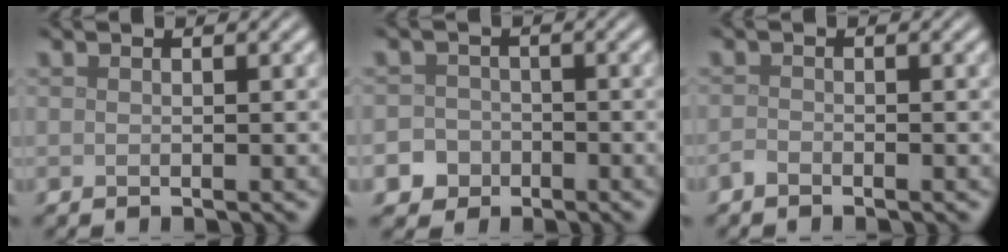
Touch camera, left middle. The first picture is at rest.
{"total": 4.1, "force": [-2.2, 3.4, 0.5], "torque": [0.017, -0.006, -0.048]}
{"total": 0.7, "force": [-0.6, 0.2, 0.3], "torque": [-0.006, -0.001, -0.015]}